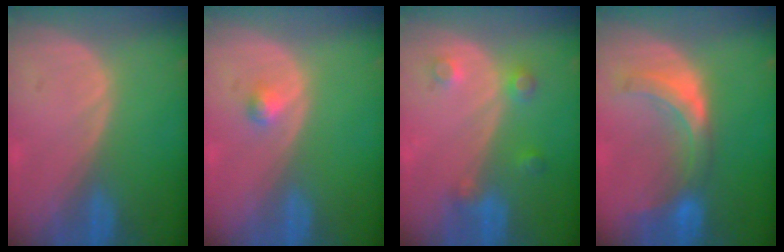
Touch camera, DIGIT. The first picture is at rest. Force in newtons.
{"total": 1.3, "press": 1.2, "slide": 0.1}
{"total": 3.6, "press": 3.3, "slide": 1.5}
{"total": 7.2, "press": 6.7, "slide": 2.8}